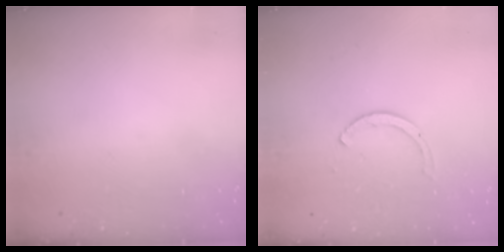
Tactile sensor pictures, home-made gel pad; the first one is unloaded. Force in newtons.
{"total": 2.6, "press": 2.6, "slide": 0.3}